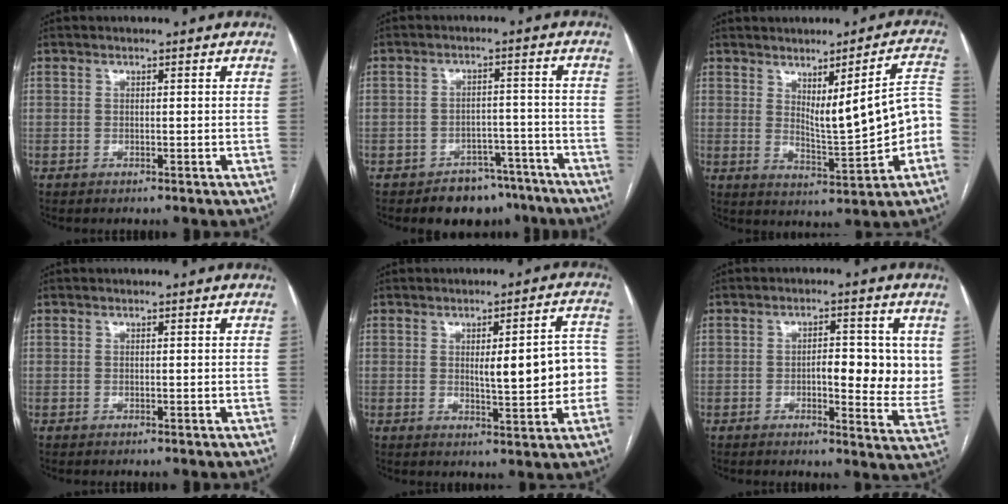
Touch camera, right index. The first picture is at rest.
{"total": 7.2, "force": [-5.6, 4.5, 0.9], "torque": [0.017, 0.030, -0.078]}
{"total": 10.7, "force": [-0.3, 1.7, 10.6], "torque": [-0.139, 0.010, 0.005]}
{"total": 0.0}
{"total": 9.4, "force": [-0.2, 2.3, 9.1], "torque": [-0.114, 0.014, 0.001]}
{"total": 8.9, "force": [0.8, 3.2, 8.3], "torque": [-0.097, -0.001, 0.007]}